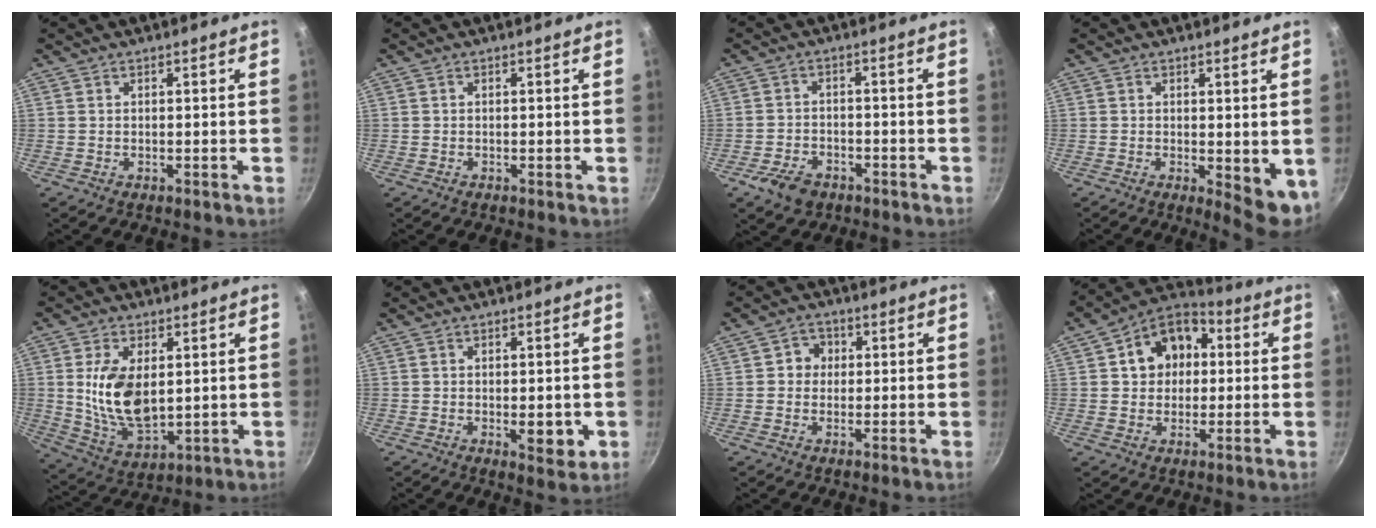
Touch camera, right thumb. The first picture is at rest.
{"total": 0.0}
{"total": 6.4, "force": [-3.8, 3.9, 3.3], "torque": [-0.062, 0.025, -0.064]}
{"total": 6.5, "force": [-0.1, 2.7, 5.9], "torque": [-0.065, -0.006, 0.006]}
{"total": 13.3, "force": [1.8, 7.6, 10.7], "torque": [-0.188, -0.020, 0.046]}
{"total": 5.3, "force": [-0.9, 2.4, 4.6], "torque": [-0.056, -0.009, -0.008]}
{"total": 3.9, "force": [0.4, 3.6, 1.4], "torque": [0.007, 0.006, 0.000]}
{"total": 12.7, "force": [2.3, 10.0, 7.5], "torque": [-0.079, 0.021, 0.019]}